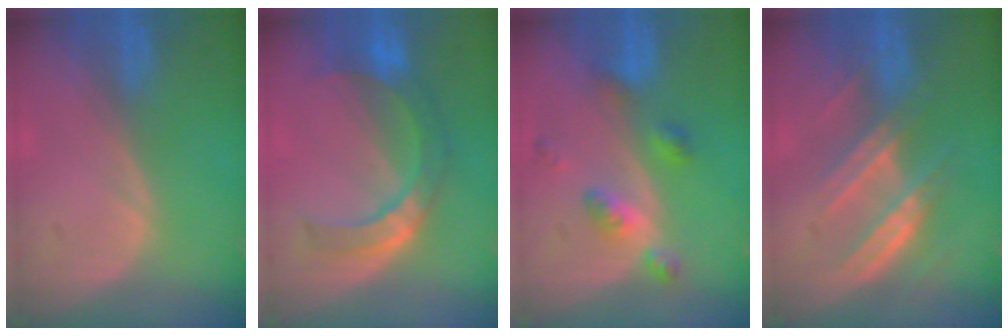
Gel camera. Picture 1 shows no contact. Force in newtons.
{"total": 7.5, "press": 7.2, "slide": 1.8}
{"total": 5.8, "press": 5.0, "slide": 2.8}
{"total": 7.0, "press": 6.9, "slide": 1.1}